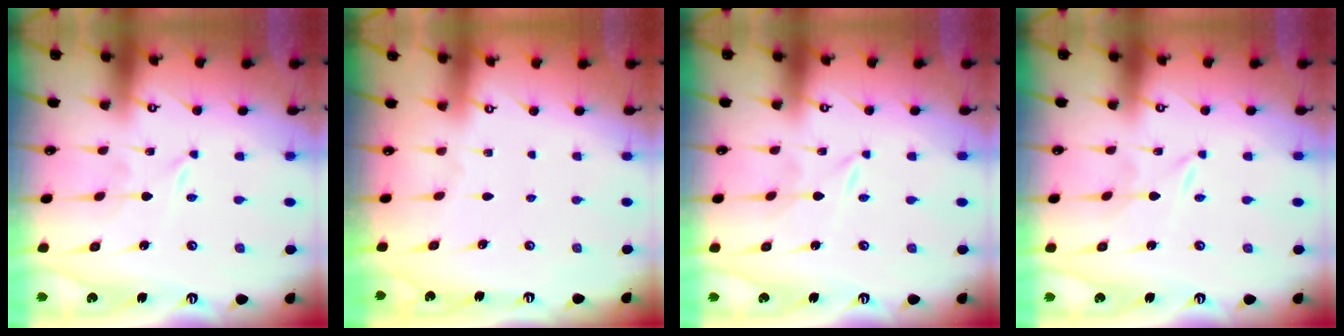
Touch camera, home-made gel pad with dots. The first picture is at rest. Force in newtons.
{"total": 0.0}
{"total": 0.0}
{"total": 0.0}